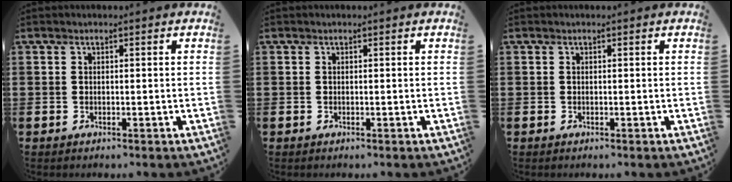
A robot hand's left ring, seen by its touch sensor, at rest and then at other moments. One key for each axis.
{"total": 0.0}
{"total": 0.0}